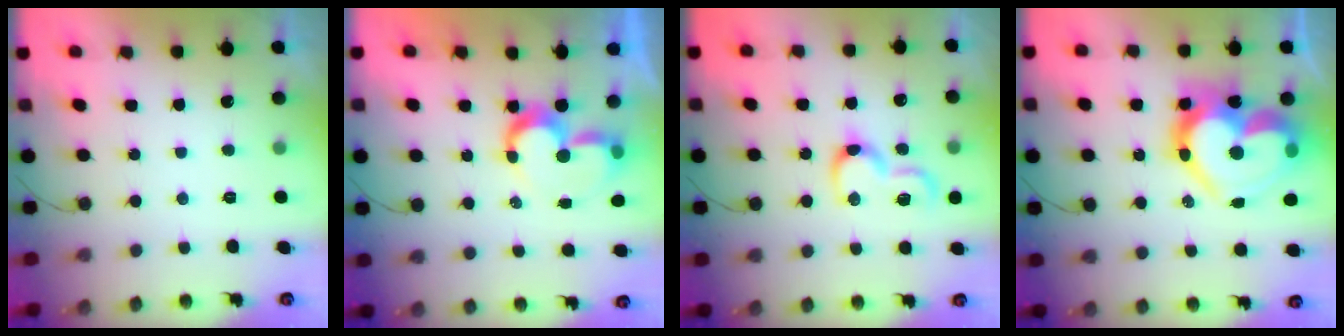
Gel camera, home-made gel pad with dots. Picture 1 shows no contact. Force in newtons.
{"total": 8.4, "press": 8.4, "slide": 0.6}
{"total": 9.6, "press": 9.6, "slide": 0.6}
{"total": 25.5, "press": 25.4, "slide": 2.5}